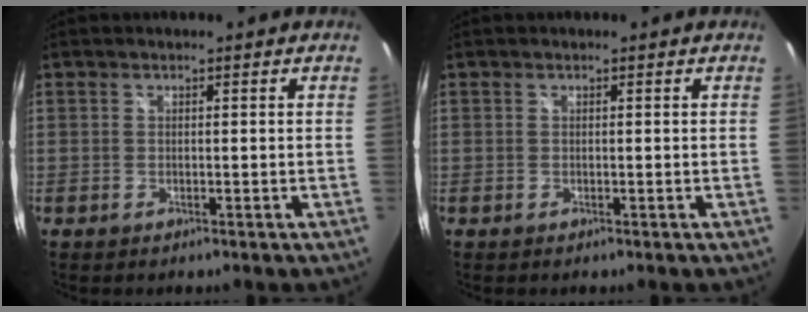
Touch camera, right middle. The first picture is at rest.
{"total": 0.0}